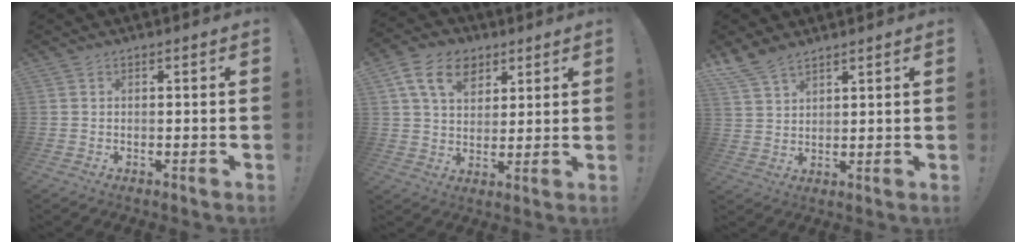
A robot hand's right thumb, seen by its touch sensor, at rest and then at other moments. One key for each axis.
{"total": 12.5, "fx": 6.0, "fy": 8.6, "fz": 6.8, "tx": -0.104, "ty": -0.015, "tz": 0.113}
{"total": 7.3, "fx": 5.9, "fy": 3.4, "fz": 2.7, "tx": -0.057, "ty": -0.030, "tz": 0.117}